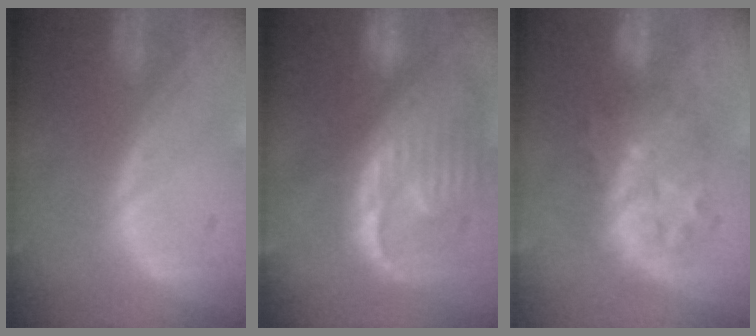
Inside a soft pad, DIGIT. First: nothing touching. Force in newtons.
{"total": 13.0, "press": 11.2, "slide": 6.6}
{"total": 8.4, "press": 7.9, "slide": 2.7}